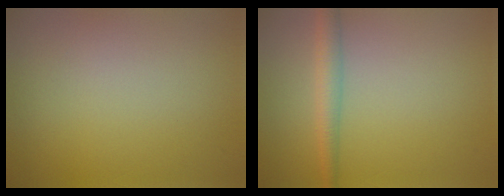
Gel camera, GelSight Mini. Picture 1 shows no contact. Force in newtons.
{"total": 2.3, "press": 2.3, "slide": 0.1}